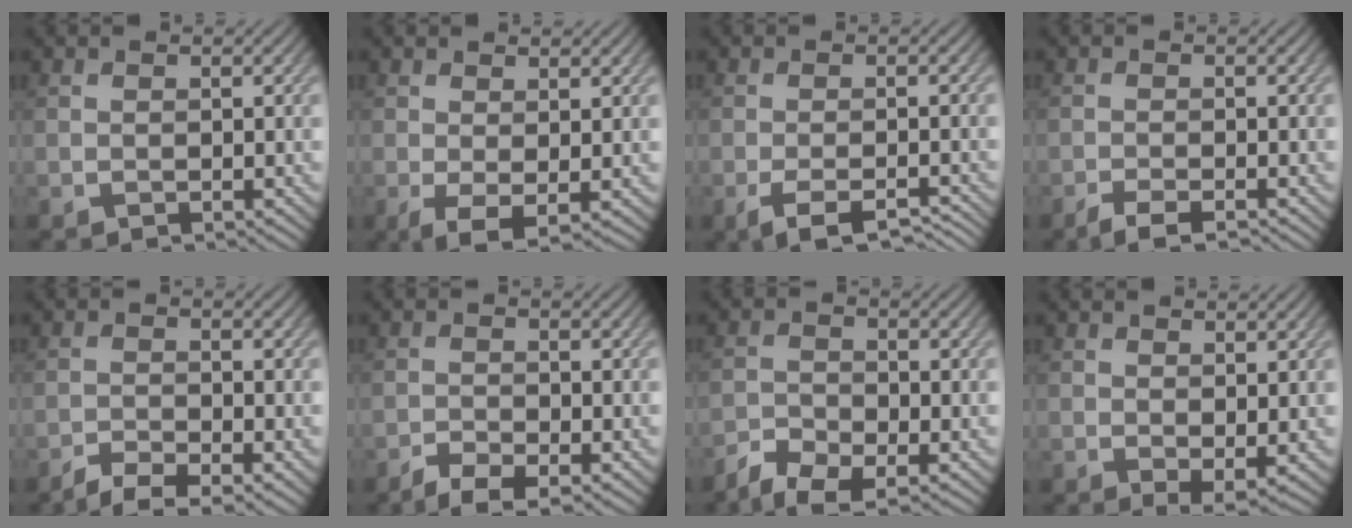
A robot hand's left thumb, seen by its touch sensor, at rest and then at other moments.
{"total": 3.1, "force": [-0.2, 1.2, 2.9], "torque": [-0.065, -0.010, -0.001]}
{"total": 5.3, "force": [-3.4, 1.4, 3.8], "torque": [-0.065, -0.001, -0.054]}
{"total": 2.6, "force": [-2.0, 0.4, 1.6], "torque": [-0.029, 0.000, -0.042]}
{"total": 3.7, "force": [-2.9, 0.7, 2.3], "torque": [-0.047, -0.005, -0.053]}
{"total": 3.5, "force": [-2.5, 1.0, 2.2], "torque": [-0.042, -0.005, -0.045]}
{"total": 4.9, "force": [-3.7, 1.9, 2.6], "torque": [-0.050, -0.008, -0.072]}
{"total": 2.0, "force": [0.5, 0.8, 1.7], "torque": [-0.032, -0.011, 0.017]}